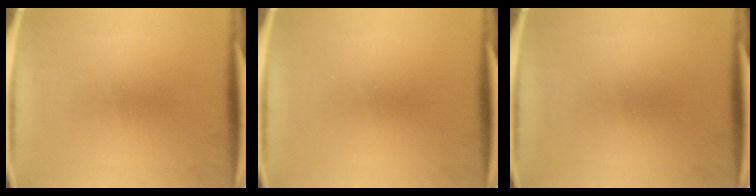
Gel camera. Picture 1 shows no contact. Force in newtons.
{"total": 0.0}
{"total": 0.0}